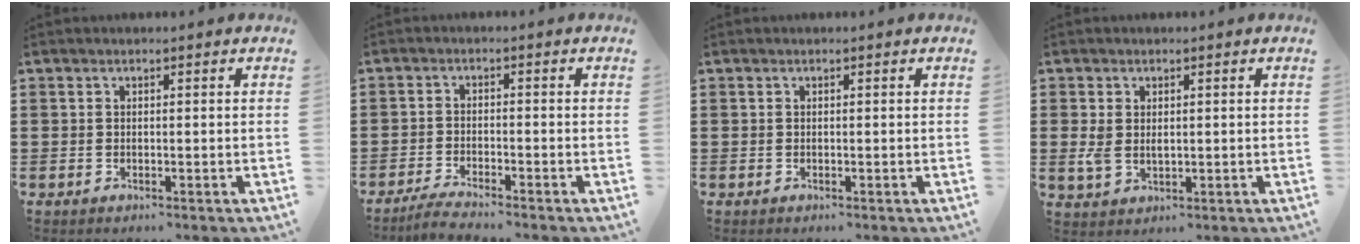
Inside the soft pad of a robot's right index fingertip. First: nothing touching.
{"total": 2.7, "force": [-2.6, -0.1, 0.7], "torque": [-0.012, 0.005, -0.052]}
{"total": 0.0}
{"total": 2.4, "force": [0.3, 1.6, 1.8], "torque": [-0.038, 0.005, 0.005]}